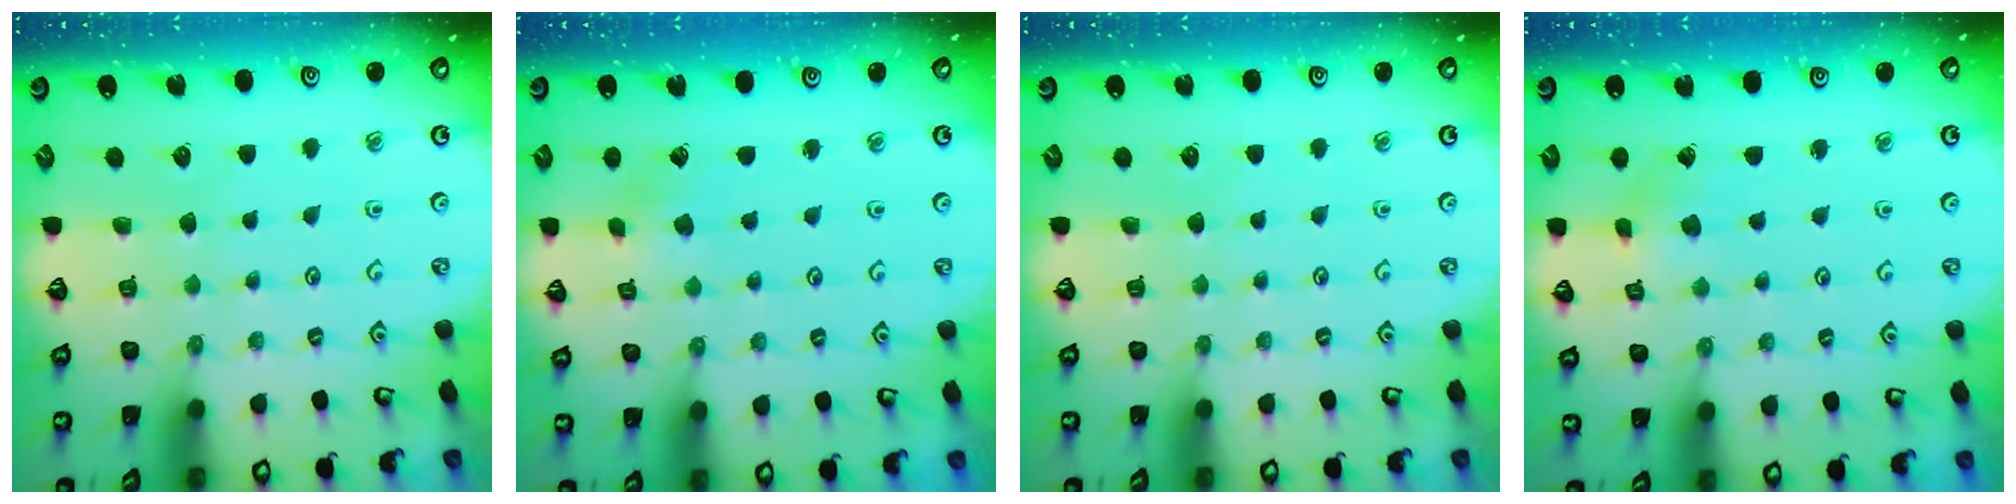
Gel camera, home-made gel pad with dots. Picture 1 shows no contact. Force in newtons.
{"total": 1.8, "press": 1.8, "slide": 0.1}
{"total": 0.0}
{"total": 2.1, "press": 2.1, "slide": 0.1}